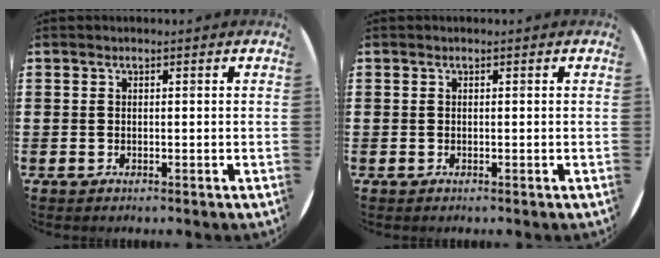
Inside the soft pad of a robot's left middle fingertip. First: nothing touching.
{"total": 0.0}